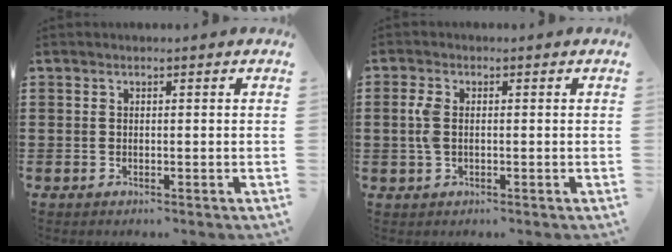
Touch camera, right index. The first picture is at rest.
{"total": 3.2, "force": [0.0, 1.8, 2.7], "torque": [-0.070, 0.001, -0.005]}